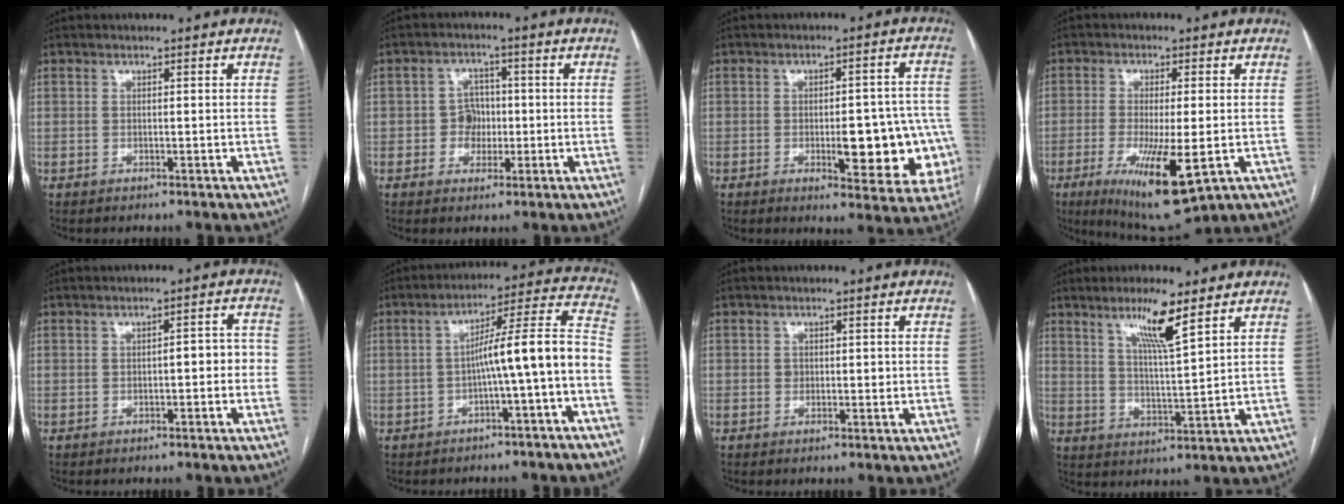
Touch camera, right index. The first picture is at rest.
{"total": 4.1, "force": [-0.6, 3.8, 1.6], "torque": [-0.021, 0.014, -0.007]}
{"total": 13.7, "force": [-3.6, 4.6, 12.4], "torque": [-0.100, 0.021, -0.033]}
{"total": 12.3, "force": [-4.3, 2.4, 11.3], "torque": [-0.198, -0.034, -0.060]}
{"total": 3.5, "force": [-0.6, 1.4, 3.1], "torque": [-0.038, 0.024, -0.006]}
{"total": 11.4, "force": [-3.5, -0.2, 10.9], "torque": [-0.143, 0.041, -0.051]}
{"total": 1.4, "force": [0.1, 1.2, 0.8], "torque": [-0.012, 0.002, 0.001]}
{"total": 8.1, "force": [5.0, -0.1, 6.4], "torque": [-0.116, -0.009, 0.090]}